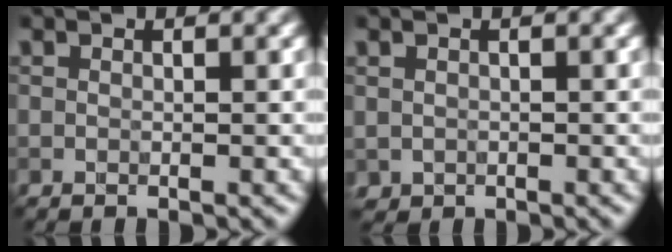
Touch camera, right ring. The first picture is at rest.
{"total": 0.7, "force": [-0.1, 0.7, -0.1], "torque": [0.008, -0.004, -0.004]}